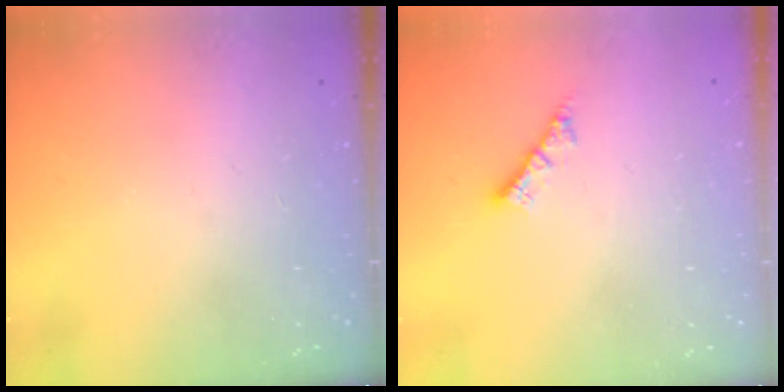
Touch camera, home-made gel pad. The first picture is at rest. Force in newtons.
{"total": 3.6, "press": 3.6, "slide": 0.1}